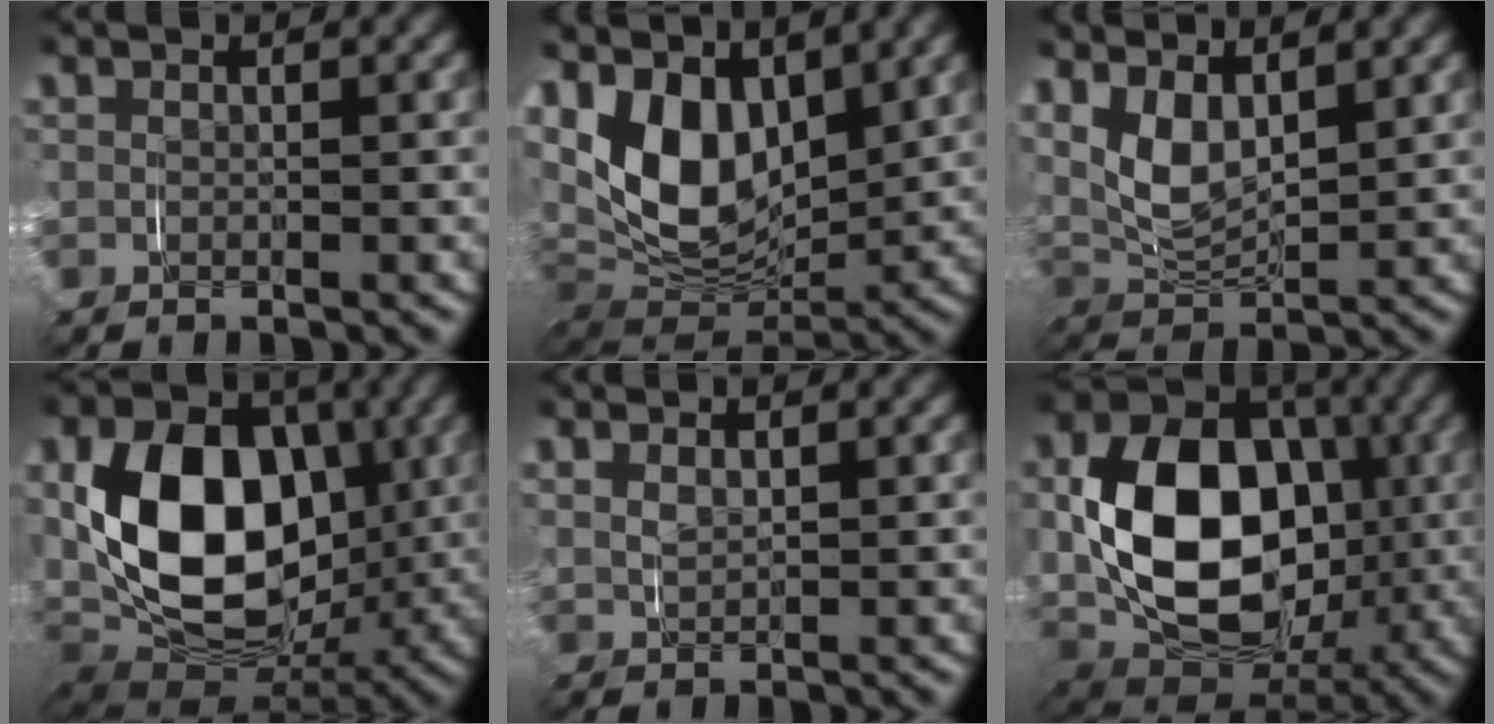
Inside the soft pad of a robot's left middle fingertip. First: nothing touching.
{"total": 9.9, "force": [1.8, 6.4, 7.4], "torque": [-0.156, -0.009, 0.031]}
{"total": 7.1, "force": [1.8, 4.8, 4.9], "torque": [-0.124, -0.008, 0.032]}
{"total": 14.6, "force": [0.8, 9.8, 10.8], "torque": [-0.199, -0.014, 0.006]}
{"total": 1.5, "force": [0.8, 0.8, 1.0], "torque": [-0.026, -0.005, 0.021]}
{"total": 15.1, "force": [-0.5, 10.5, 10.9], "torque": [-0.209, -0.024, -0.007]}